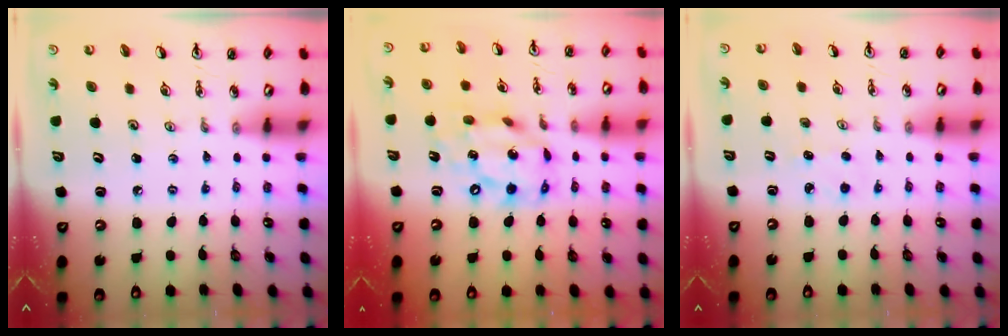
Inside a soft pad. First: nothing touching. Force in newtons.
{"total": 14.2, "press": 14.1, "slide": 1.0}
{"total": 3.2, "press": 3.1, "slide": 0.4}